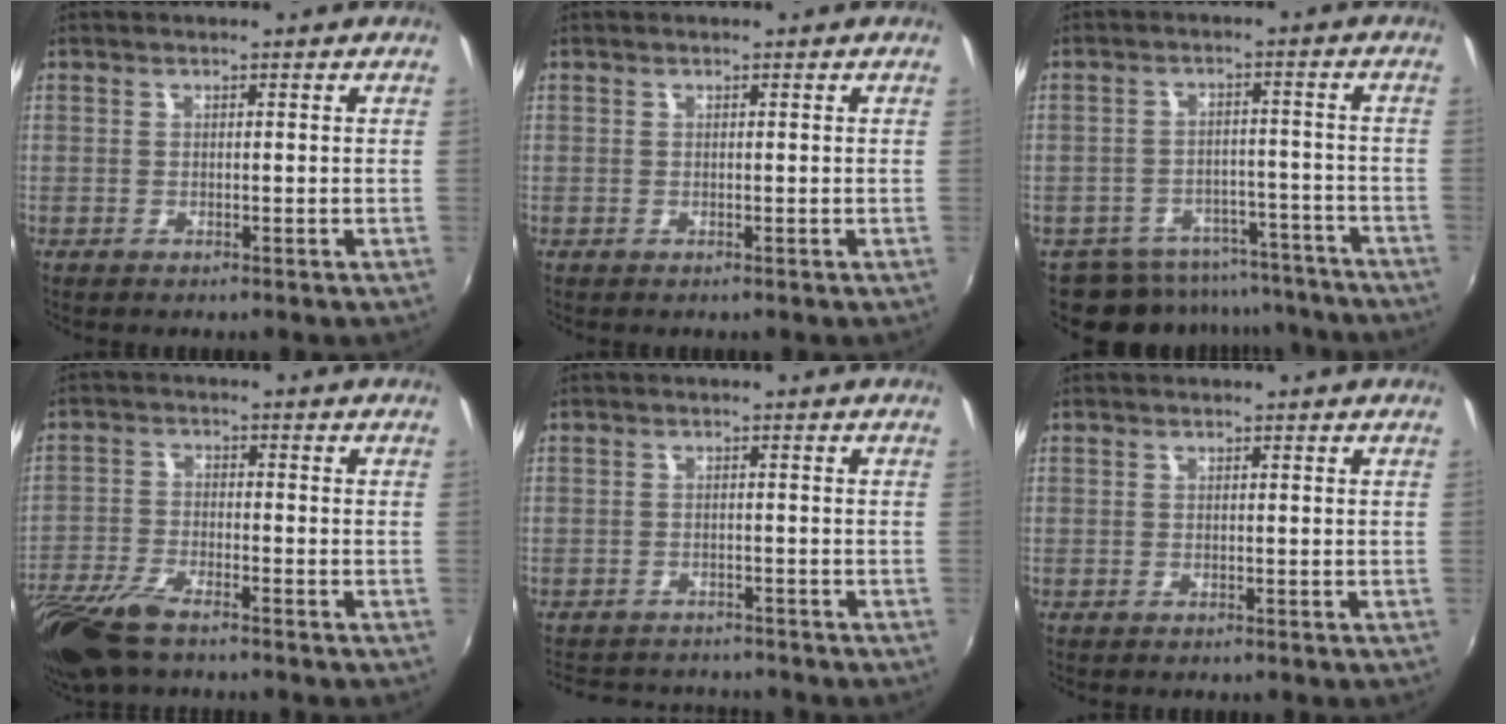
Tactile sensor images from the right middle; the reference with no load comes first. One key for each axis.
{"total": 0.0}
{"total": 14.4, "fx": -12.7, "fy": 6.1, "fz": 2.9, "tx": -0.063, "ty": 0.029, "tz": -0.161}
{"total": 11.6, "fx": -8.9, "fy": 3.1, "fz": 6.7, "tx": -0.161, "ty": -0.036, "tz": -0.174}
{"total": 8.4, "fx": -7.7, "fy": 2.7, "fz": 2.1, "tx": -0.058, "ty": 0.000, "tz": -0.114}
{"total": 0.0}